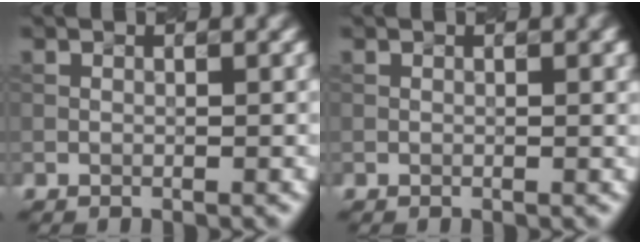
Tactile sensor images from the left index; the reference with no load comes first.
{"total": 0.9, "force": [0.2, 0.3, 0.8], "torque": [-0.007, 0.004, 0.002]}